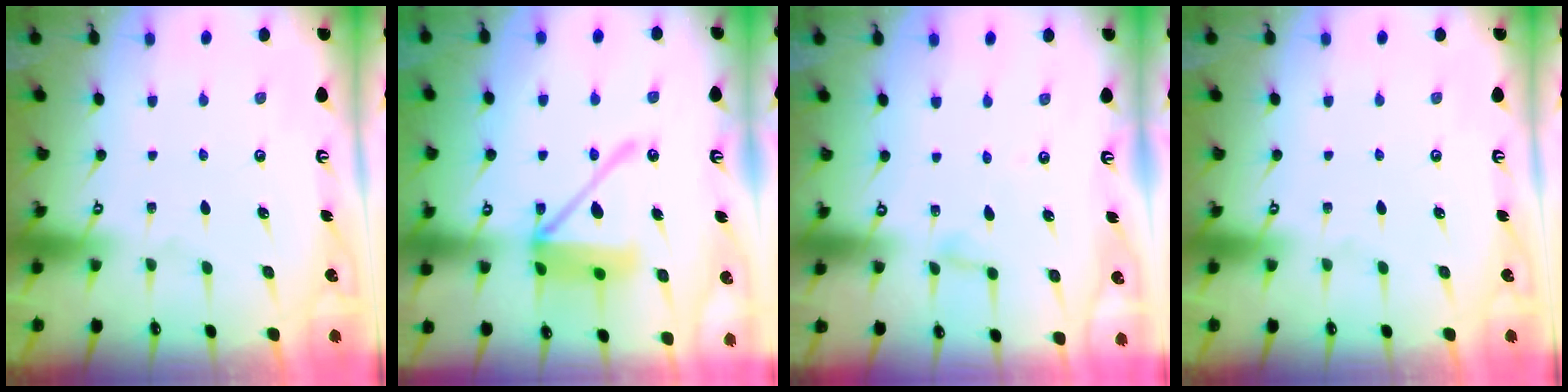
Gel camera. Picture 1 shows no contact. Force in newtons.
{"total": 15.0, "press": 14.9, "slide": 1.8}
{"total": 3.0, "press": 3.0, "slide": 0.3}
{"total": 0.0}